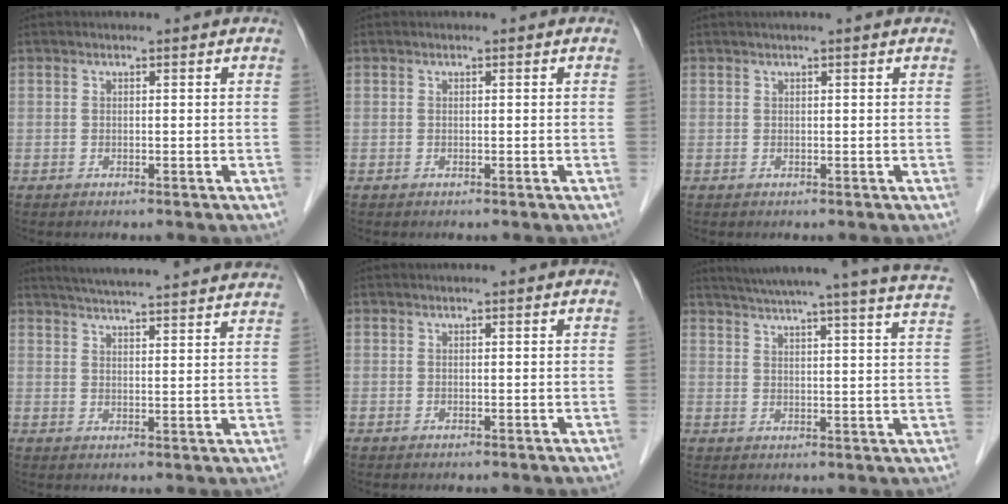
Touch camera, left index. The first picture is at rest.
{"total": 0.0}
{"total": 1.7, "force": [1.4, -0.4, 0.9], "torque": [-0.014, 0.018, 0.028]}
{"total": 22.9, "force": [21.3, 1.0, 8.3], "torque": [-0.131, -0.006, 0.268]}
{"total": 0.9, "force": [0.8, -0.1, 0.4], "torque": [-0.007, 0.008, 0.015]}
{"total": 26.0, "force": [23.1, -0.2, 11.9], "torque": [-0.186, -0.038, 0.281]}